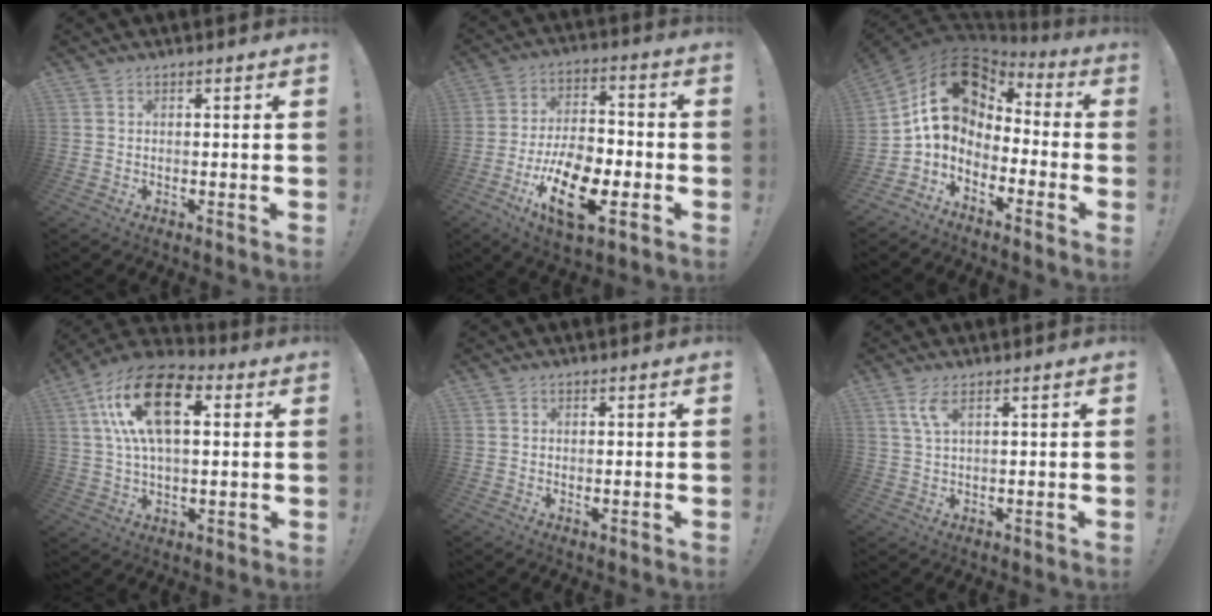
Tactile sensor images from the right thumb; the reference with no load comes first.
{"total": 17.4, "force": [-8.0, 8.4, 12.9], "torque": [-0.232, 0.043, -0.134]}
{"total": 14.9, "force": [2.9, 10.8, 9.9], "torque": [-0.159, -0.014, 0.058]}
{"total": 20.4, "force": [5.8, 11.1, 16.1], "torque": [-0.273, -0.002, 0.096]}
{"total": 0.0}
{"total": 4.1, "force": [2.0, 1.1, 3.5], "torque": [-0.064, -0.001, 0.034]}